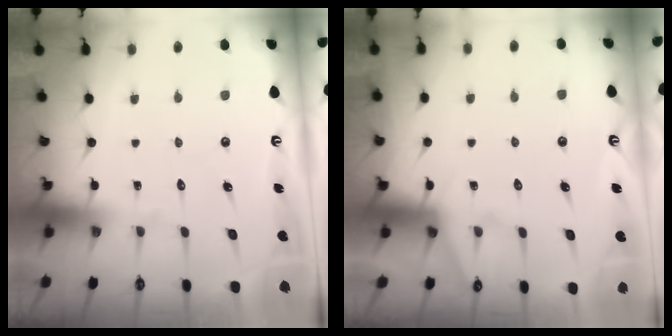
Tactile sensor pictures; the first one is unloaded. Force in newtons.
{"total": 3.8, "press": 3.8, "slide": 0.6}